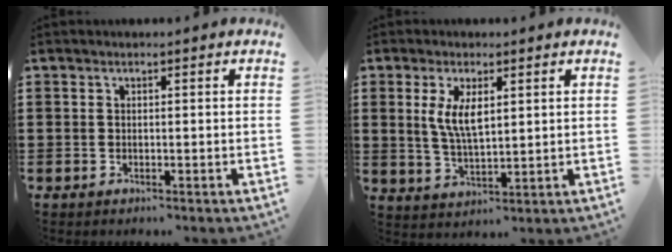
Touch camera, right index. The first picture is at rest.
{"total": 5.3, "force": [1.4, 1.6, 4.9], "torque": [-0.099, 0.004, 0.022]}